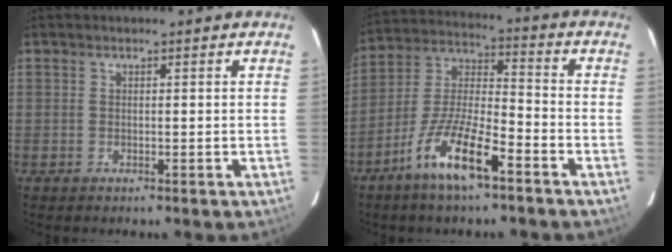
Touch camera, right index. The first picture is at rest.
{"total": 12.8, "force": [-7.9, 2.9, 9.6], "torque": [-0.199, -0.005, -0.147]}